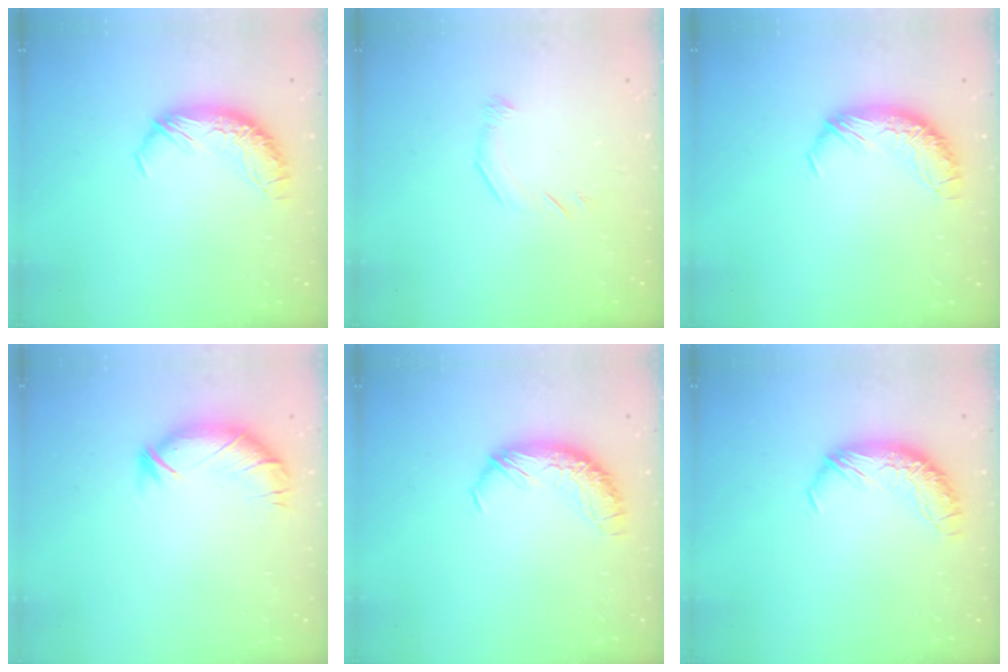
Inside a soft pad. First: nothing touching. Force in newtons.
{"total": 5.7, "press": 5.6, "slide": 1.0}
{"total": 0.0}
{"total": 3.1, "press": 3.0, "slide": 0.9}
{"total": 0.0}
{"total": 0.0}